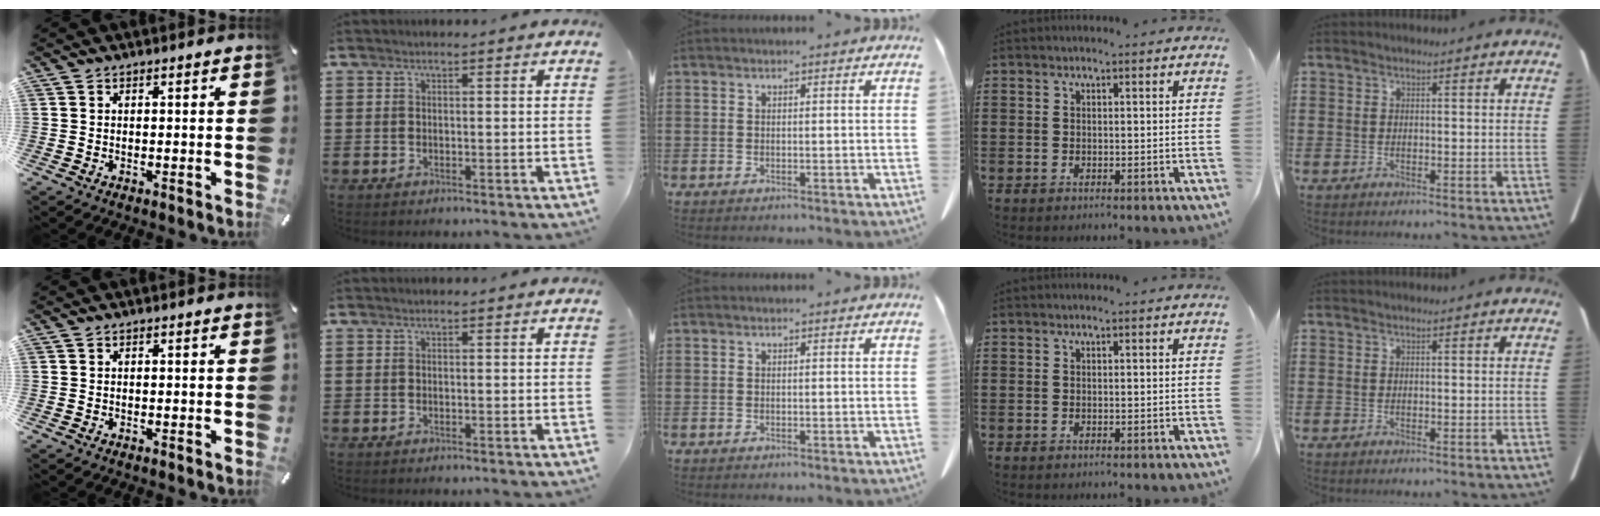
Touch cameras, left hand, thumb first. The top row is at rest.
{}